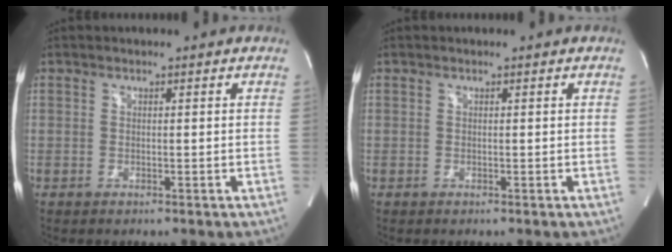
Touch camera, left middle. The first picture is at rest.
{"total": 0.0}